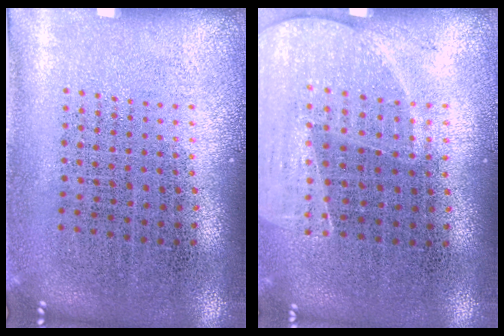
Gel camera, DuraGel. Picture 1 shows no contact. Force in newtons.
{"total": 1.4, "press": 1.3, "slide": 0.5}